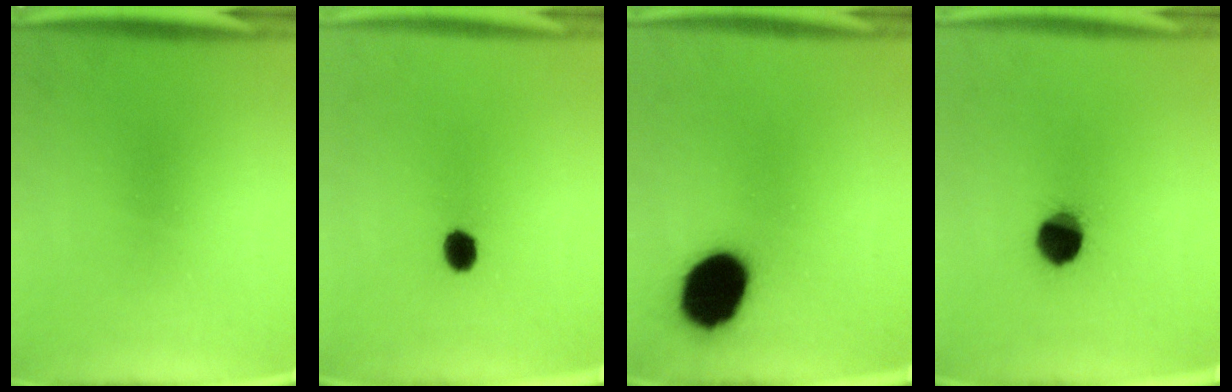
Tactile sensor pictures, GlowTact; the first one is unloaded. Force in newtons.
{"total": 3.7}
{"total": 15.9}
{"total": 9.3}